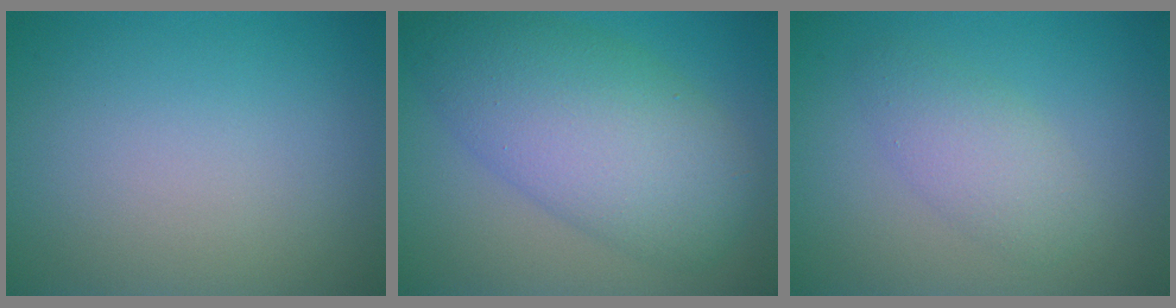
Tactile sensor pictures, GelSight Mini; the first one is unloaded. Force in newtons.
{"total": 8.9, "press": 8.9, "slide": 0.0}
{"total": 2.7, "press": 2.7, "slide": 0.1}